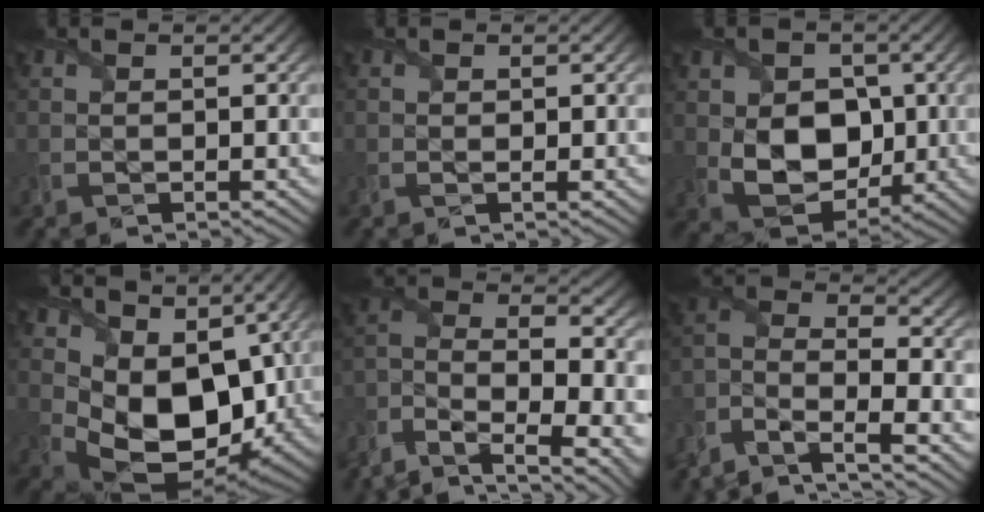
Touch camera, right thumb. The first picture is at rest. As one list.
[{"total": 1.0, "force": [0.0, 0.6, 0.8], "torque": [-0.015, -0.003, -0.001]}, {"total": 9.1, "force": [0.1, 6.9, 5.9], "torque": [-0.123, -0.018, 0.003]}, {"total": 12.7, "force": [3.3, 8.9, 8.5], "torque": [-0.180, -0.028, 0.070]}, {"total": 14.0, "force": [-8.2, 6.0, 9.7], "torque": [-0.229, -0.018, -0.146]}, {"total": 11.0, "force": [-7.5, 3.7, 7.1], "torque": [-0.158, -0.011, -0.154]}]